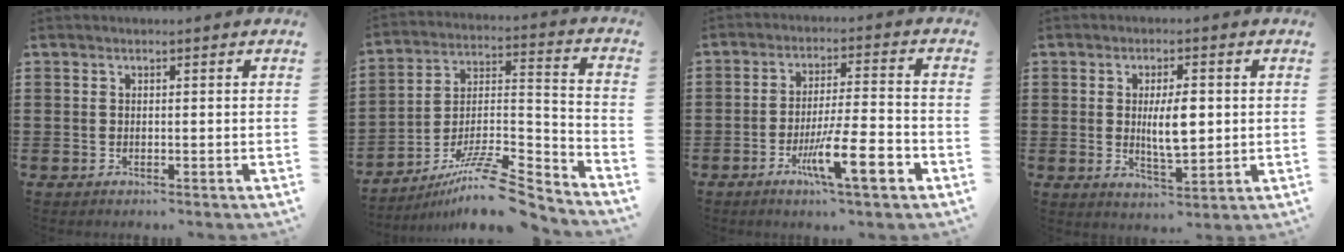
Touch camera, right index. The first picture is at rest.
{"total": 12.1, "force": [-9.7, 2.2, 6.9], "torque": [-0.109, 0.026, -0.181]}
{"total": 10.3, "force": [-4.8, 1.5, 8.9], "torque": [-0.154, 0.001, -0.083]}
{"total": 6.4, "force": [0.4, 2.3, 6.0], "torque": [-0.102, -0.003, 0.001]}